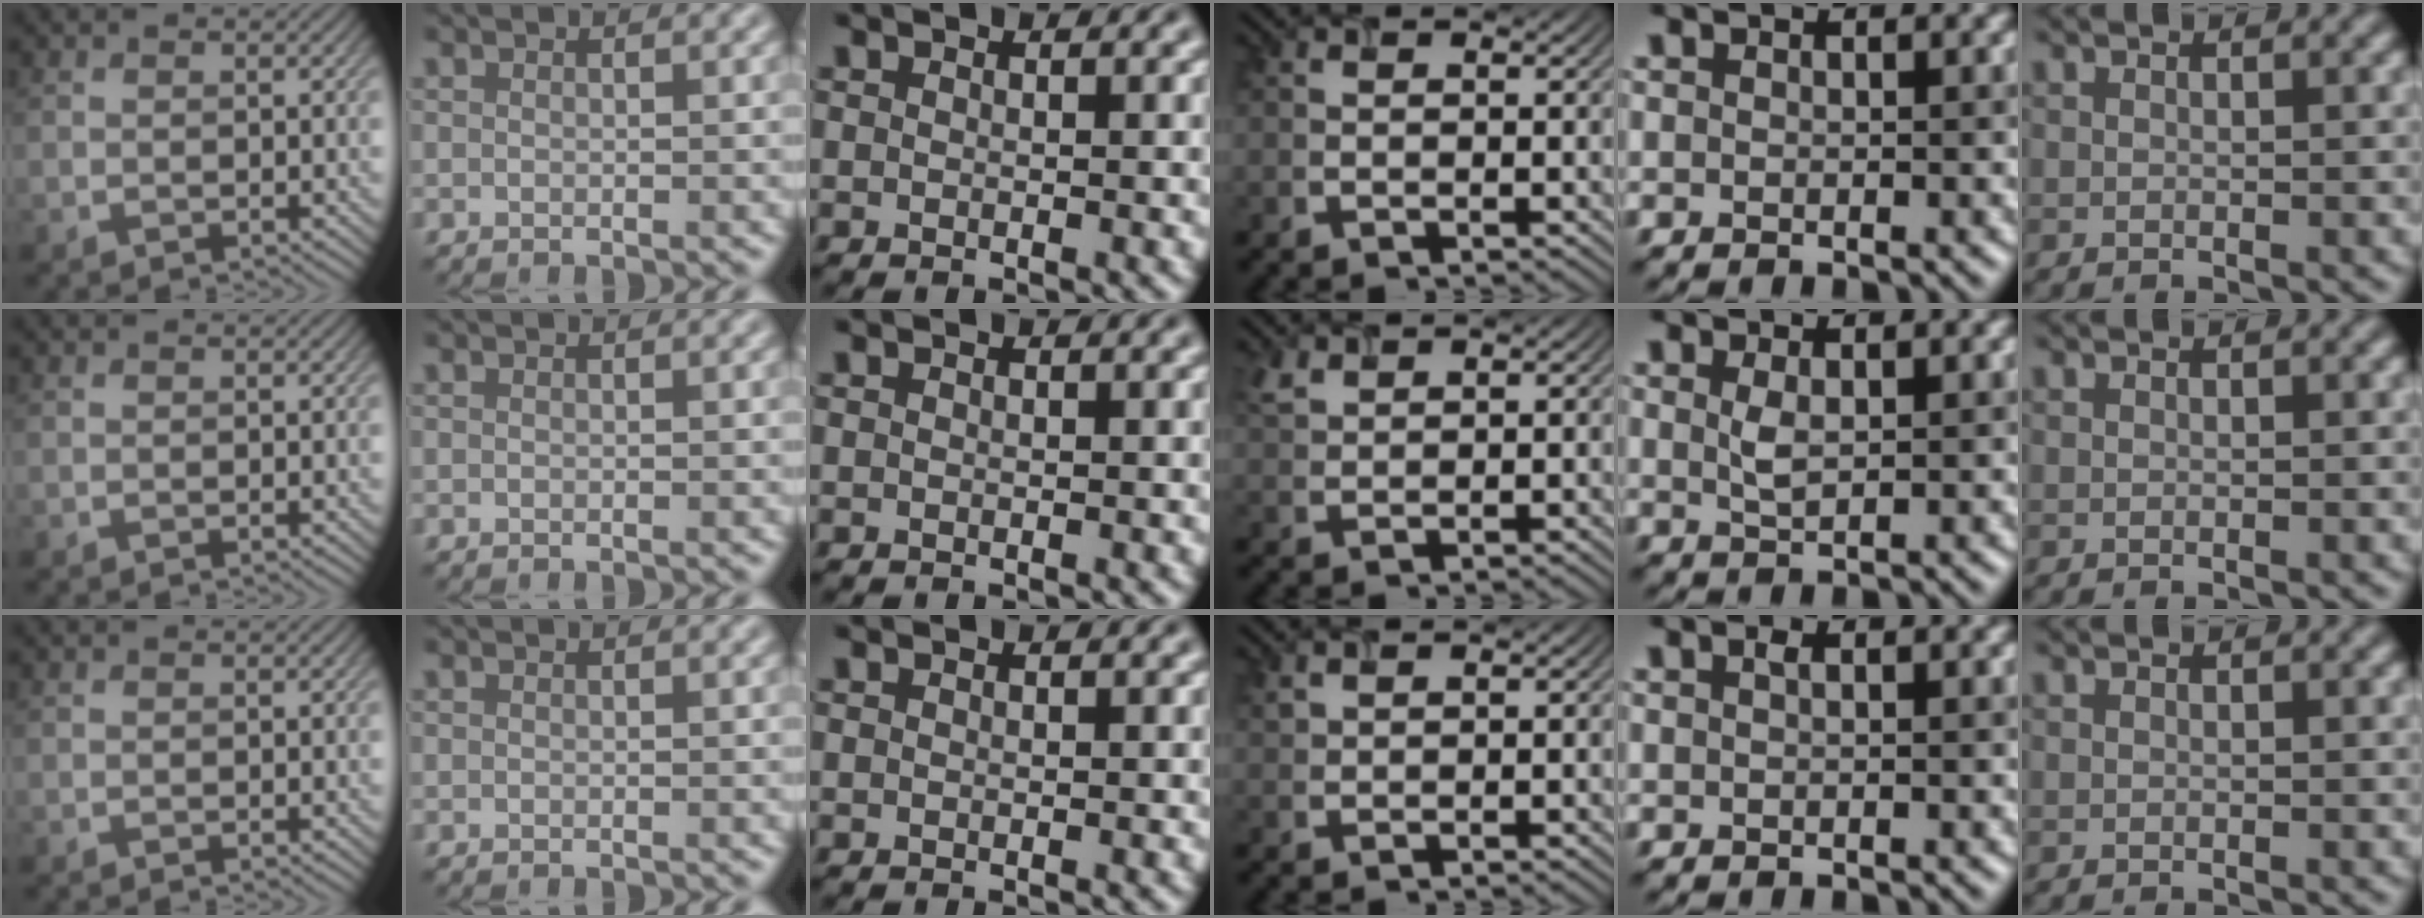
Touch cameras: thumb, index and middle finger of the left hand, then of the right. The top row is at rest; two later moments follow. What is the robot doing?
{"motion": "insert", "object": "airpods case & airpods"}